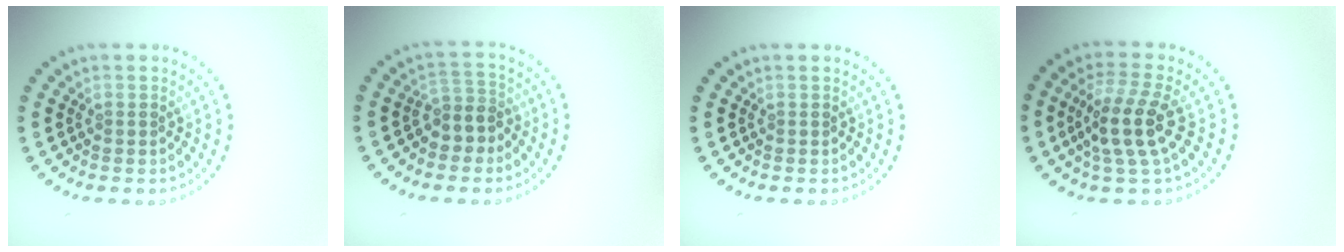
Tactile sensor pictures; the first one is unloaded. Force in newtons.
{"total": 2.6, "press": 2.2, "slide": 1.4}
{"total": 0.0}
{"total": 4.2, "press": 3.7, "slide": 2.1}